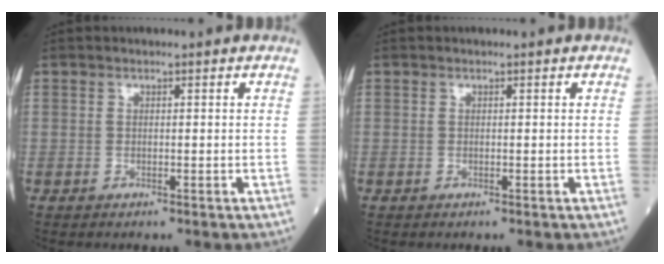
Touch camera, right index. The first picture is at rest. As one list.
[{"total": 0.0}]